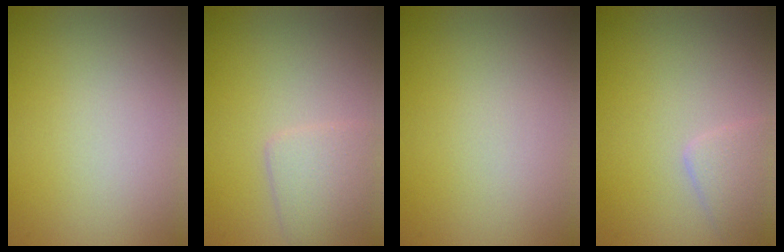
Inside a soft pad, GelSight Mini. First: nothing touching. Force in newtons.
{"total": 2.5, "press": 2.5, "slide": 0.1}
{"total": 0.0}
{"total": 1.9, "press": 1.9, "slide": 0.0}